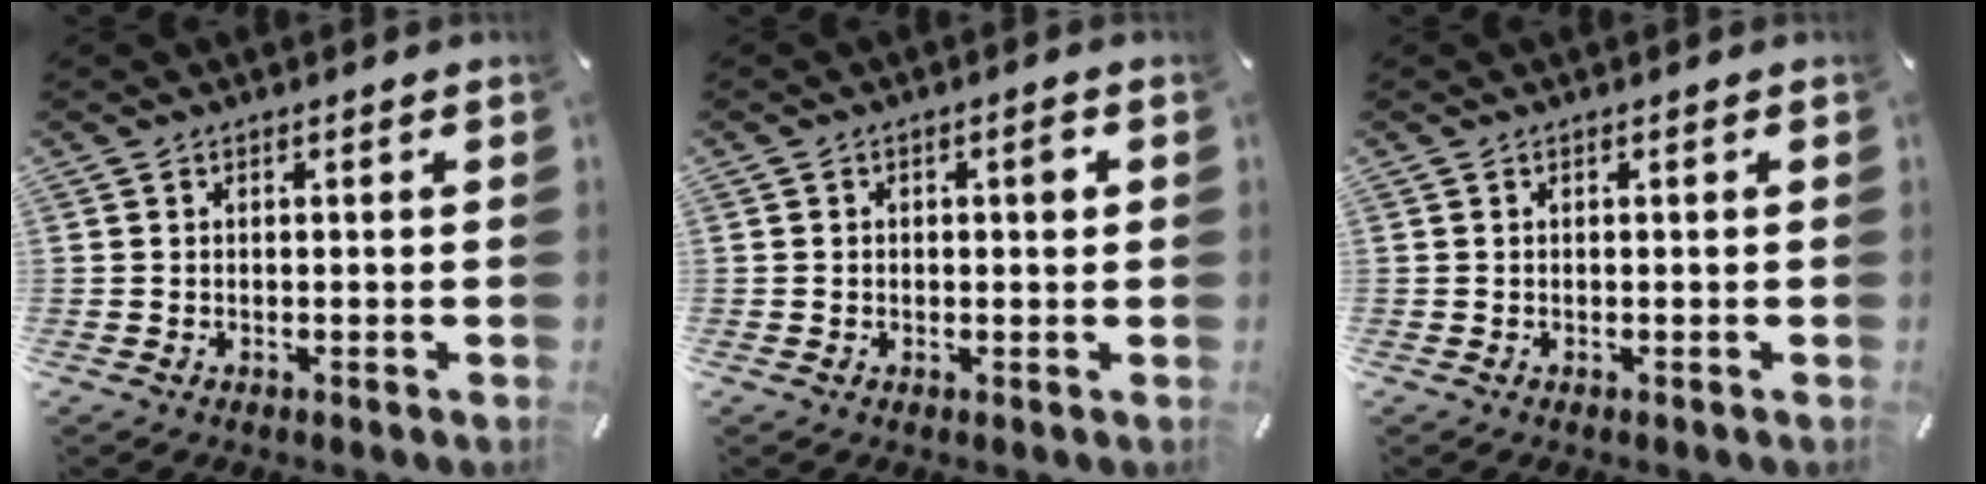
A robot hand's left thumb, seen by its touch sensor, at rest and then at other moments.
{"total": 2.6, "force": [0.4, 1.4, 2.1], "torque": [-0.028, 0.004, 0.000]}
{"total": 0.0}